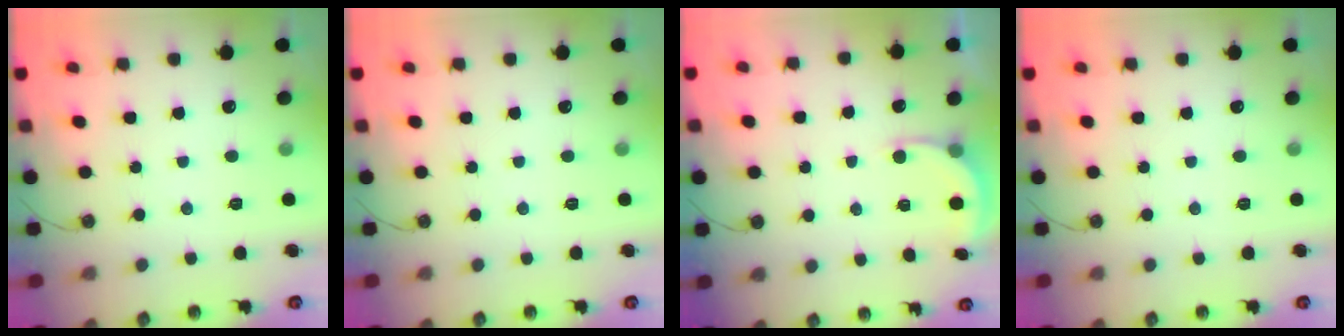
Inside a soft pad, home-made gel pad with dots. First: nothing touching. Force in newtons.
{"total": 0.0}
{"total": 2.4, "press": 2.2, "slide": 0.9}
{"total": 0.0}